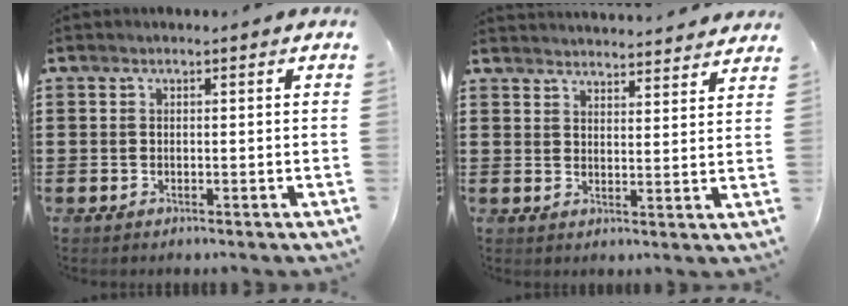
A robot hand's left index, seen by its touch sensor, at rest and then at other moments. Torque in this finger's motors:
{"motor_torque": [2.14, 0.00, 0.19, 0.08]}